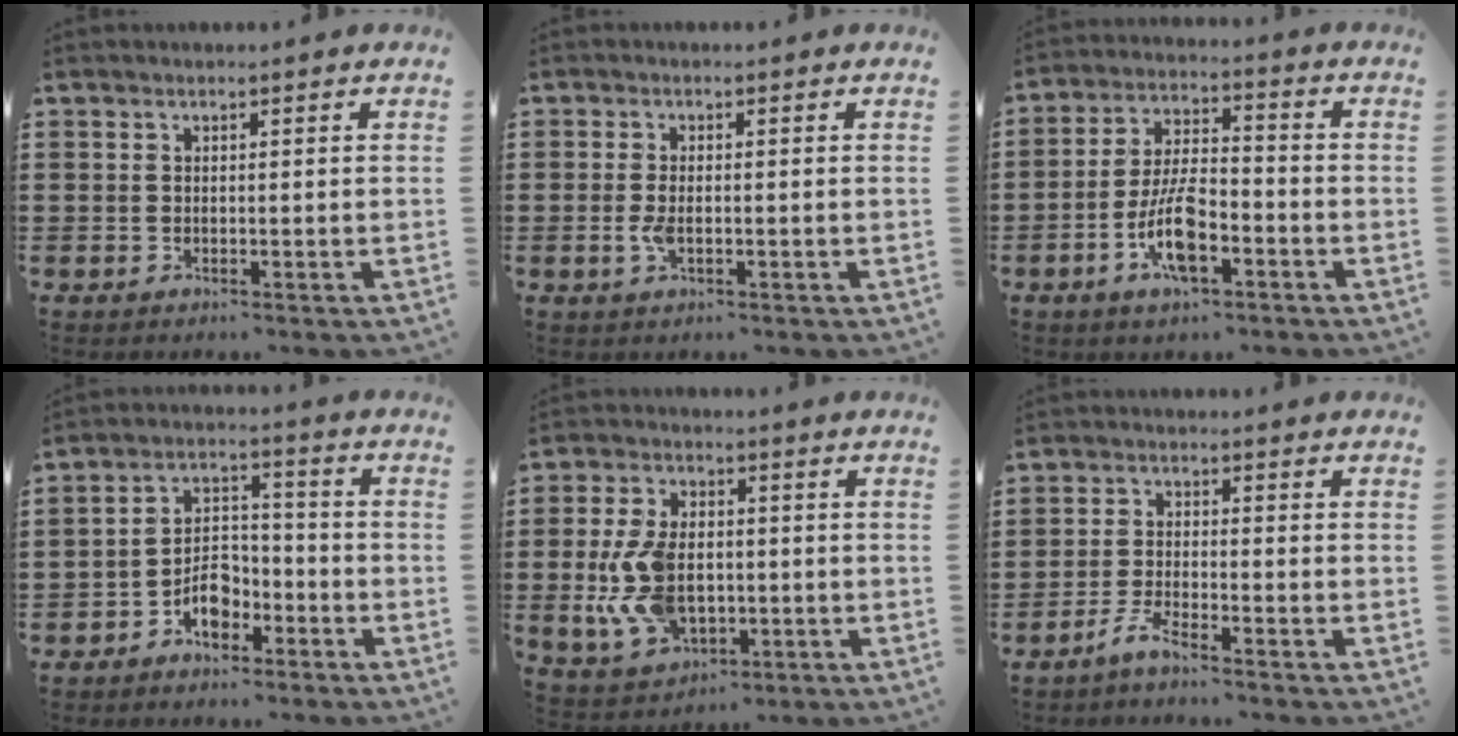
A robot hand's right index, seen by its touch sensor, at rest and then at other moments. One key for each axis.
{"total": 2.6, "fx": -0.5, "fy": 1.0, "fz": 2.3, "tx": -0.057, "ty": -0.007, "tz": -0.013}
{"total": 9.3, "fx": -3.8, "fy": 3.5, "fz": 7.8, "tx": -0.166, "ty": -0.002, "tz": -0.071}
{"total": 5.8, "fx": -3.4, "fy": 3.6, "fz": 3.0, "tx": -0.059, "ty": 0.013, "tz": -0.064}
{"total": 10.7, "fx": -1.2, "fy": 6.9, "fz": 8.2, "tx": -0.190, "ty": 0.007, "tz": -0.022}
{"total": 2.8, "fx": -2.4, "fy": 0.0, "fz": 1.4, "tx": -0.039, "ty": 0.000, "tz": -0.051}